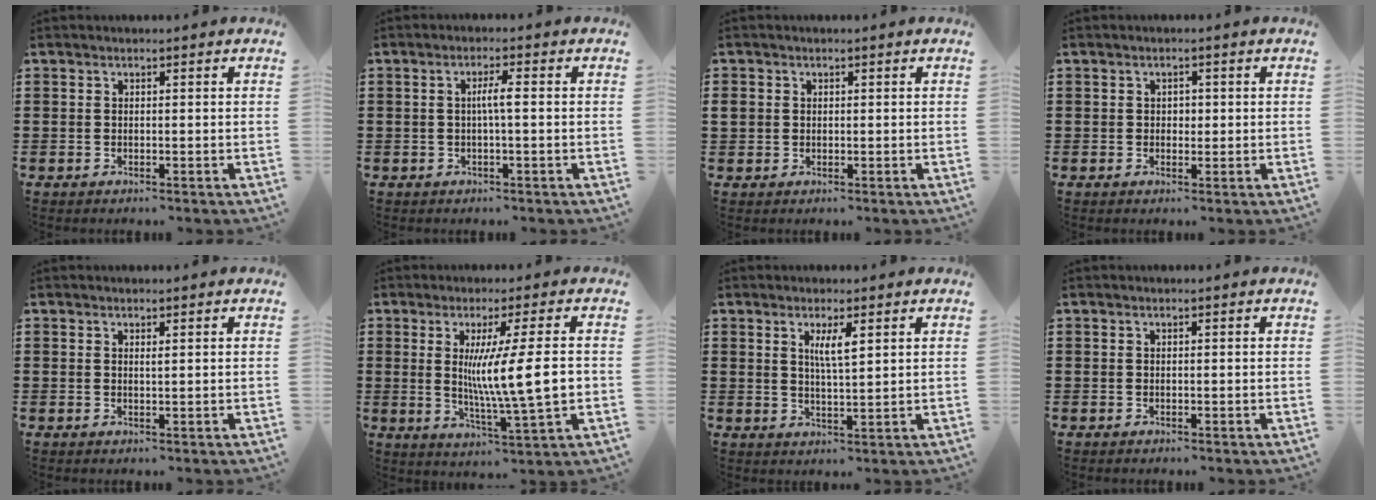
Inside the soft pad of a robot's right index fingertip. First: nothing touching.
{"total": 2.6, "force": [-0.1, 0.0, 2.6], "torque": [-0.049, -0.001, -0.005]}
{"total": 1.5, "force": [0.3, 1.4, 0.4], "torque": [-0.012, 0.007, 0.006]}
{"total": 1.1, "force": [0.1, 0.8, 0.7], "torque": [-0.013, 0.006, 0.001]}
{"total": 0.6, "force": [0.3, 0.0, 0.5], "torque": [-0.010, 0.000, 0.007]}
{"total": 10.3, "force": [0.6, 0.5, 10.3], "torque": [-0.185, -0.004, 0.008]}
{"total": 3.7, "force": [1.4, 0.8, 3.4], "torque": [-0.070, 0.004, 0.022]}
{"total": 0.0}